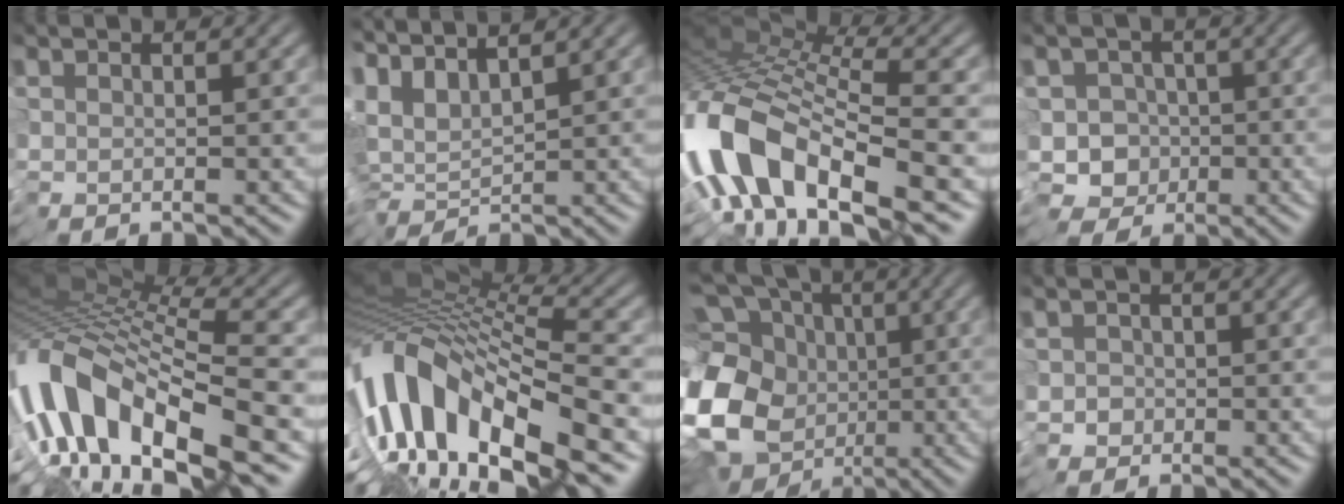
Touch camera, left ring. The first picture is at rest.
{"total": 3.9, "force": [1.8, 0.6, 3.4], "torque": [-0.079, 0.005, 0.037]}
{"total": 12.6, "force": [-5.2, 4.2, 10.7], "torque": [-0.214, 0.002, -0.096]}
{"total": 8.8, "force": [-4.5, 7.1, 2.9], "torque": [-0.037, 0.014, -0.098]}
{"total": 12.3, "force": [-5.9, 3.3, 10.3], "torque": [-0.189, 0.015, -0.108]}
{"total": 13.9, "force": [-5.1, 3.9, 12.4], "torque": [-0.237, 0.024, -0.093]}
{"total": 19.0, "force": [-2.6, 15.6, 10.5], "torque": [-0.248, 0.009, -0.081]}
{"total": 1.8, "force": [-1.1, 1.3, 0.4], "torque": [0.014, 0.010, -0.031]}